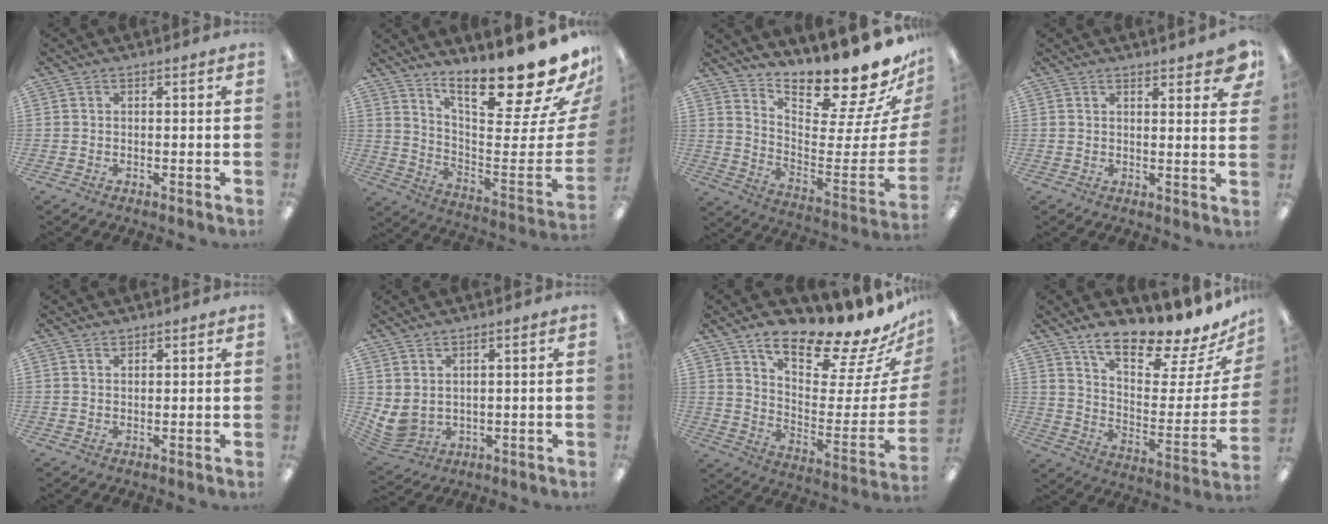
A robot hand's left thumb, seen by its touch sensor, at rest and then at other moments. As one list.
[{"total": 22.2, "force": [17.1, 3.9, 13.6], "torque": [-0.178, -0.143, 0.271]}, {"total": 16.2, "force": [15.2, 1.6, 5.4], "torque": [-0.051, -0.158, 0.241]}, {"total": 4.4, "force": [3.7, 0.8, 2.2], "torque": [-0.019, -0.024, 0.059]}, {"total": 1.2, "force": [1.2, 0.4, 0.0], "torque": [-0.002, -0.002, 0.023]}, {"total": 4.6, "force": [2.4, 3.0, 2.6], "torque": [-0.073, -0.019, 0.044]}, {"total": 18.6, "force": [16.5, 3.9, 7.8], "torque": [-0.099, -0.146, 0.267]}, {"total": 15.1, "force": [13.0, 3.3, 7.0], "torque": [-0.105, -0.112, 0.219]}]